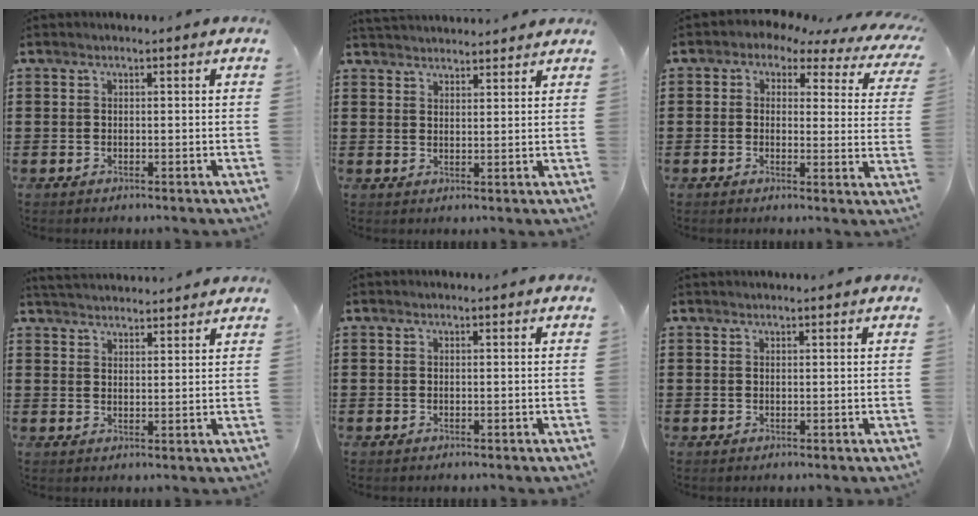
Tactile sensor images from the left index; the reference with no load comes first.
{"total": 2.7, "force": [2.7, 0.1, -0.2], "torque": [-0.004, -0.005, 0.052]}
{"total": 2.3, "force": [1.3, 1.5, 1.1], "torque": [-0.036, -0.014, 0.015]}
{"total": 3.1, "force": [3.1, 0.0, 0.0], "torque": [-0.010, -0.009, 0.058]}
{"total": 0.0}
{"total": 0.6, "force": [0.5, 0.0, 0.2], "torque": [-0.005, -0.001, 0.011]}